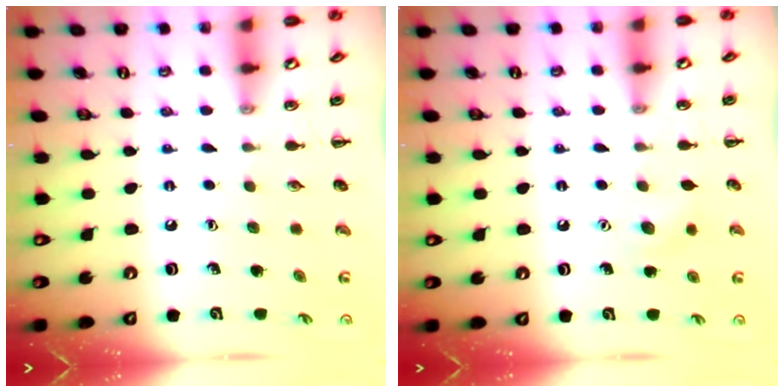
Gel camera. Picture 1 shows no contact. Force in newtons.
{"total": 6.3, "press": 6.0, "slide": 1.9}